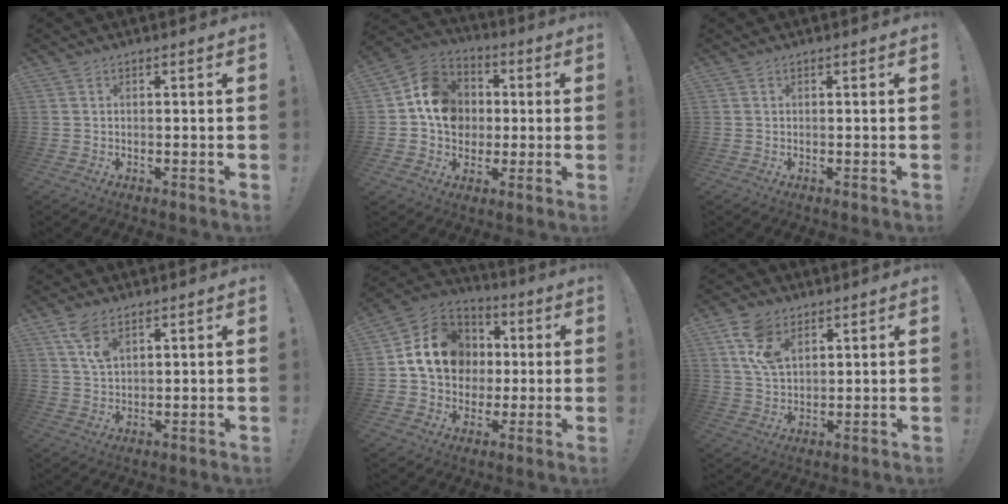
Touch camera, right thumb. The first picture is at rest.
{"total": 14.6, "force": [1.2, 12.8, 7.0], "torque": [-0.095, 0.011, 0.032]}
{"total": 0.0}
{"total": 6.7, "force": [3.9, 3.2, 4.3], "torque": [-0.084, -0.012, 0.075]}
{"total": 16.4, "force": [2.2, 14.1, 8.0], "torque": [-0.110, 0.006, 0.059]}
{"total": 10.4, "force": [5.4, 6.3, 6.4], "torque": [-0.126, -0.001, 0.108]}